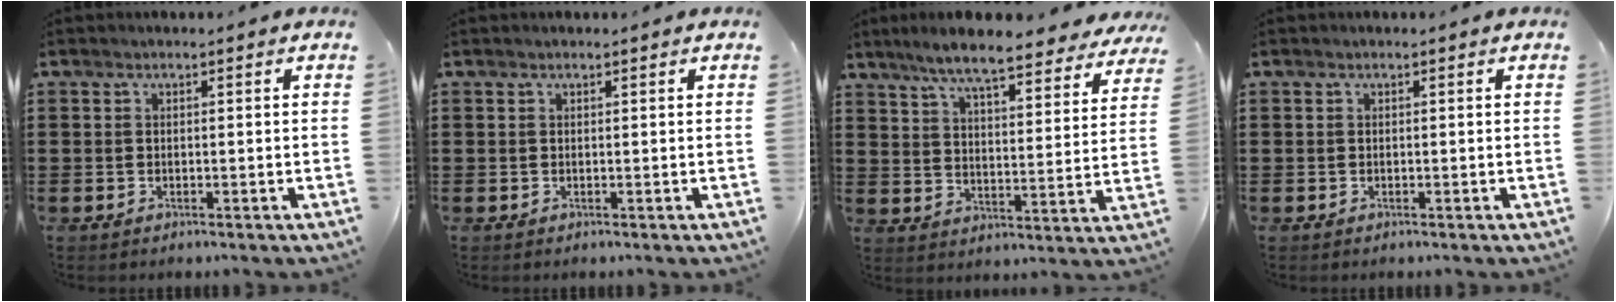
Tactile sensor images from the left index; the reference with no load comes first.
{"total": 0.0}
{"total": 7.9, "force": [7.0, 0.3, 3.6], "torque": [-0.096, -0.035, 0.121]}
{"total": 0.0}